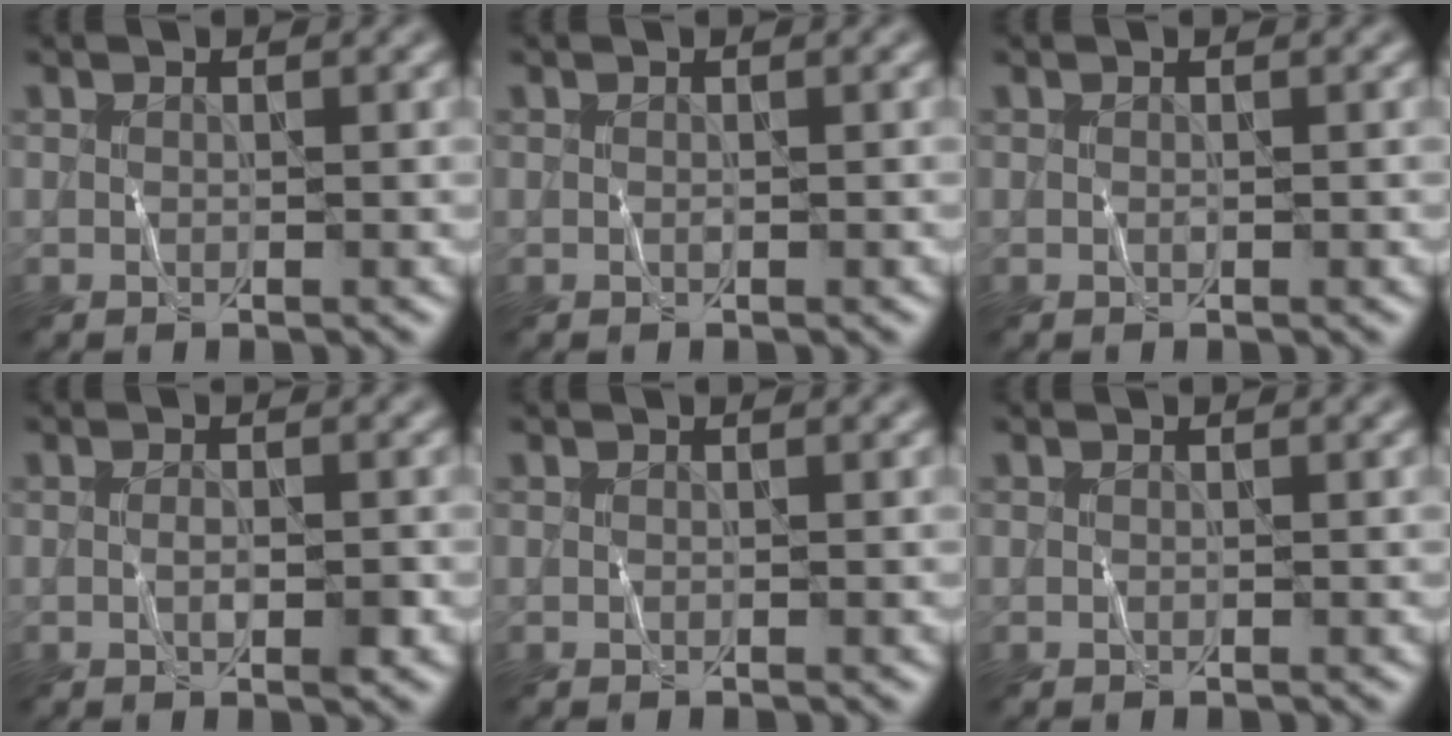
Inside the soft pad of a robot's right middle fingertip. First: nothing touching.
{"total": 0.0}
{"total": 0.0}
{"total": 1.8, "force": [-0.3, 0.6, 1.7], "torque": [-0.031, -0.002, -0.006]}
{"total": 0.0}
{"total": 0.0}